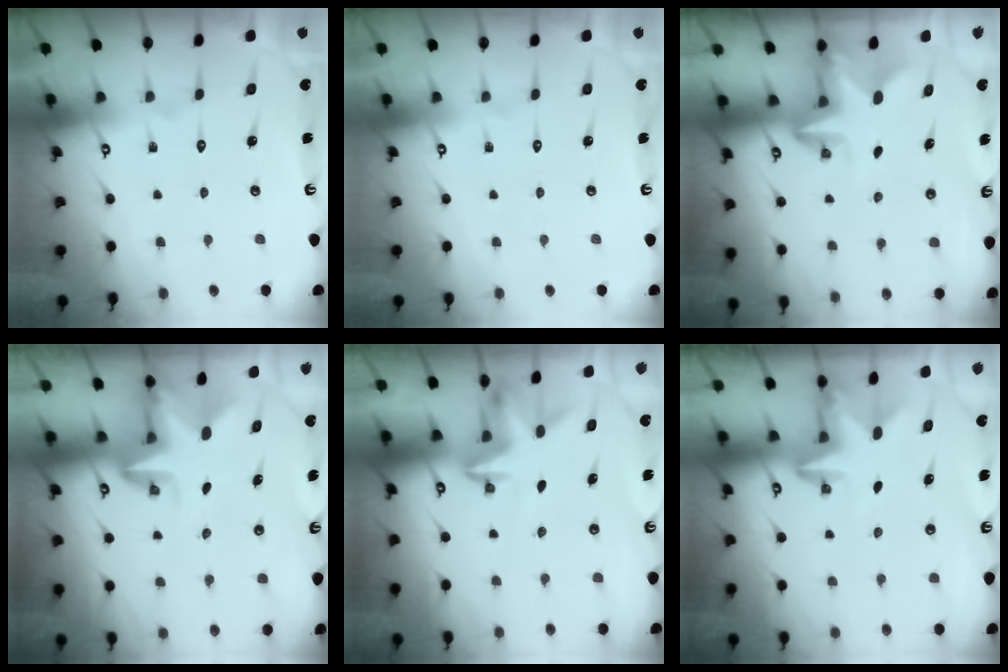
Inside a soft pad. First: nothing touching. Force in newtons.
{"total": 0.0}
{"total": 2.5, "press": 2.4, "slide": 0.6}
{"total": 3.9, "press": 3.9, "slide": 0.3}
{"total": 3.4, "press": 3.4, "slide": 0.2}
{"total": 2.9, "press": 2.8, "slide": 0.6}